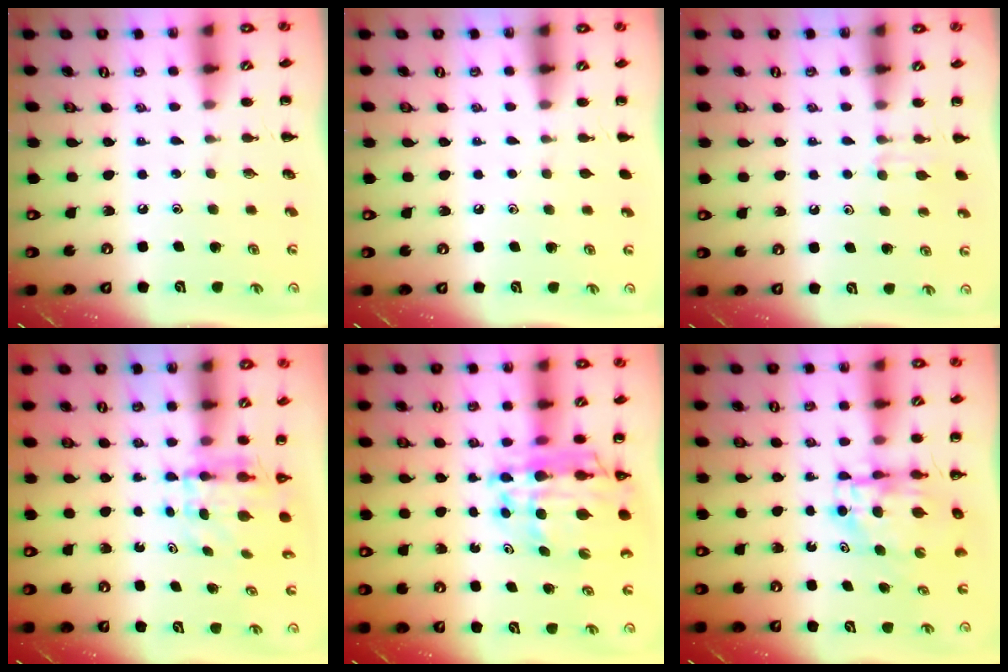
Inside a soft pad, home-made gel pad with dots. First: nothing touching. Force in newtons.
{"total": 0.6, "press": 0.6, "slide": 0.1}
{"total": 4.4, "press": 4.2, "slide": 1.4}
{"total": 4.6, "press": 4.5, "slide": 0.5}
{"total": 15.2, "press": 14.6, "slide": 4.2}
{"total": 5.7, "press": 5.6, "slide": 1.0}